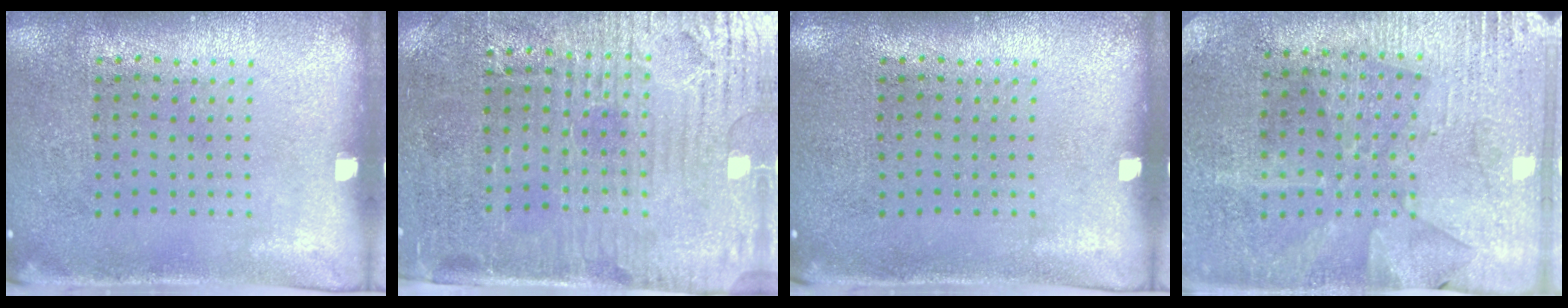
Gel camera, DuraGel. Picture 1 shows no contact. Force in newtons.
{"total": 3.9, "press": 3.4, "slide": 1.8}
{"total": 0.0}
{"total": 2.9, "press": 2.8, "slide": 0.8}